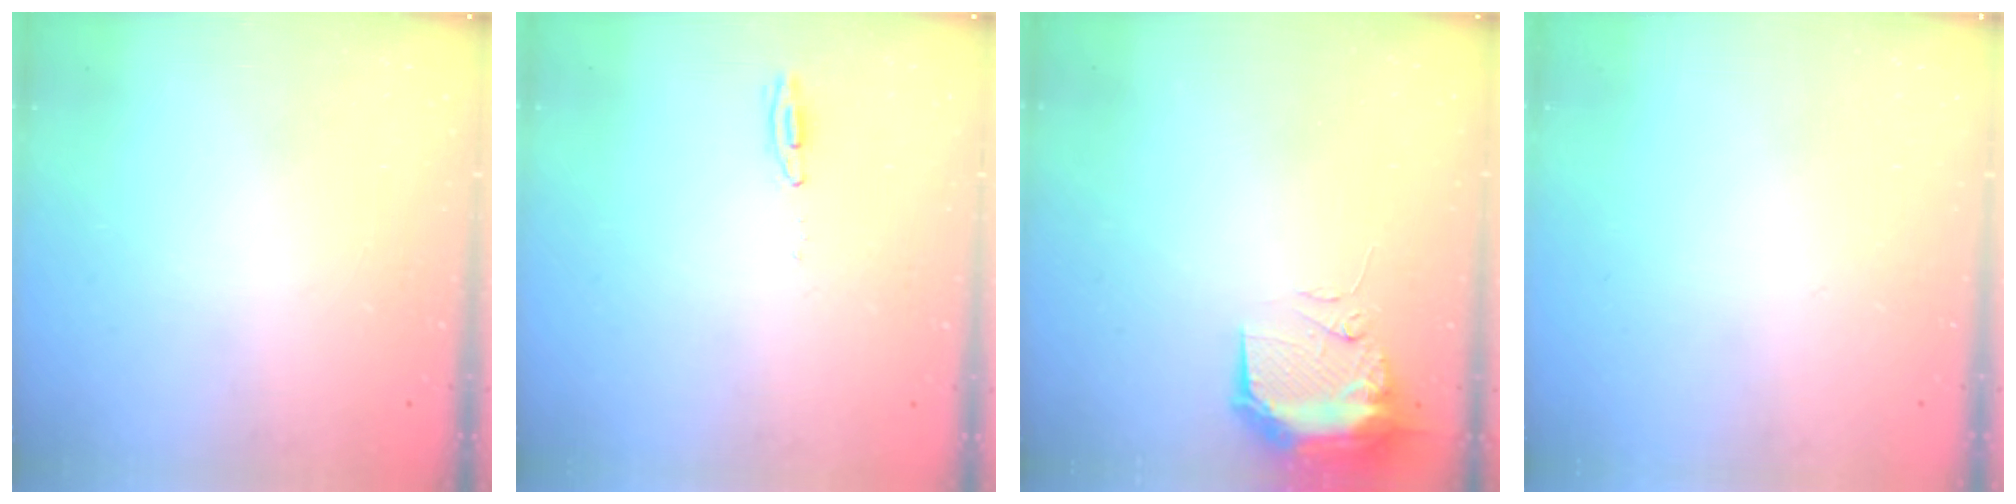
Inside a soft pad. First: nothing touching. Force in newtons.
{"total": 4.1, "press": 3.1, "slide": 2.6}
{"total": 10.0, "press": 9.9, "slide": 1.6}
{"total": 0.0}